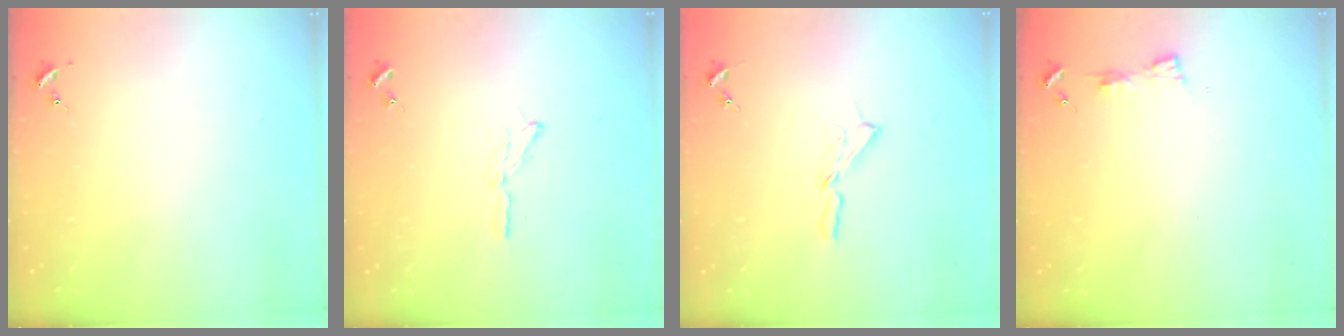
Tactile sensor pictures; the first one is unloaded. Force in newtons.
{"total": 4.7, "press": 4.6, "slide": 0.6}
{"total": 3.7, "press": 3.7, "slide": 0.3}
{"total": 2.9, "press": 2.8, "slide": 0.3}